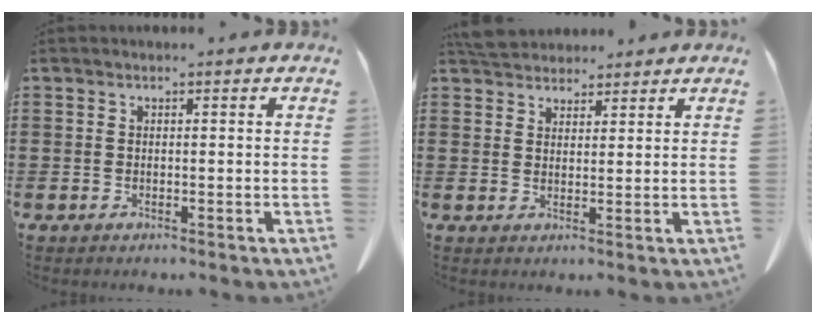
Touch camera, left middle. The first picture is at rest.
{"total": 4.2, "force": [4.1, 1.0, 0.4], "torque": [-0.012, -0.011, 0.079]}